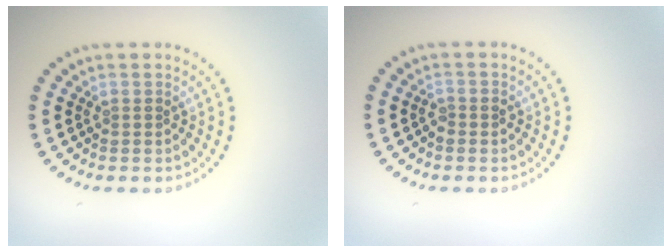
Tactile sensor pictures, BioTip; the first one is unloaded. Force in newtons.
{"total": 0.9, "press": 0.8, "slide": 0.3}